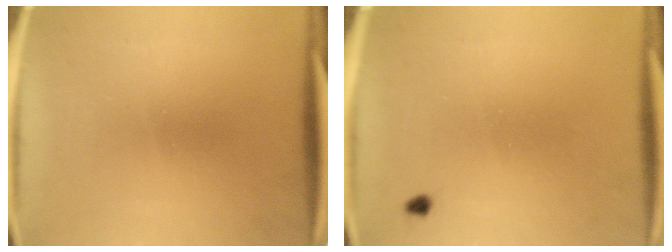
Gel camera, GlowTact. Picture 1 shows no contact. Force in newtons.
{"total": 0.7}